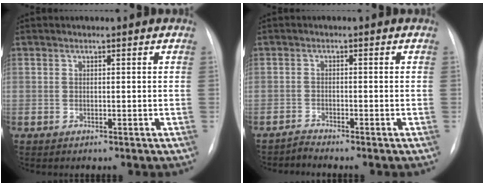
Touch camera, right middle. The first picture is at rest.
{"total": 1.5, "force": [-1.3, -0.5, -0.5], "torque": [0.007, -0.014, -0.026]}